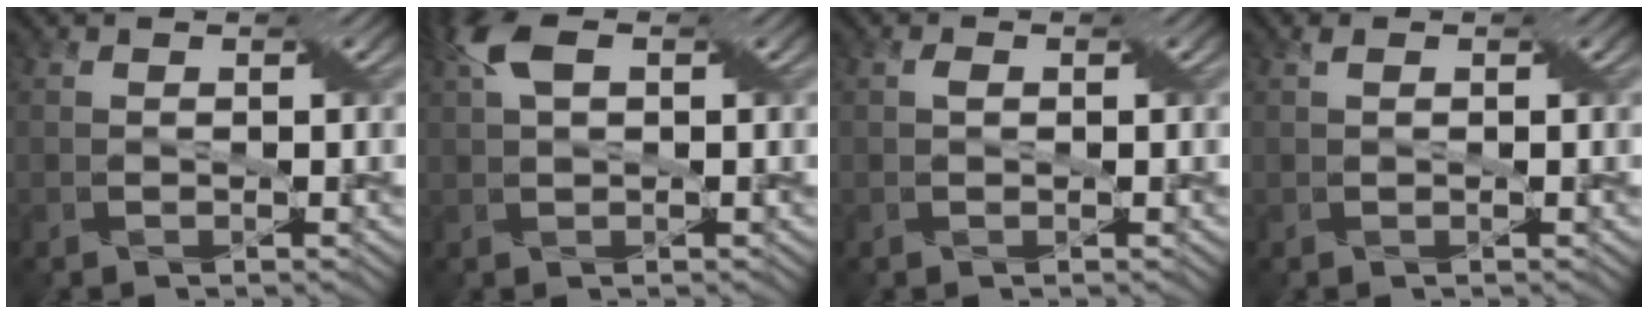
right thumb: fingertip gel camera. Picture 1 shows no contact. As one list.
[{"total": 5.1, "force": [1.8, 2.3, 4.2], "torque": [-0.094, 0.020, 0.030]}, {"total": 0.7, "force": [0.1, 0.4, 0.6], "torque": [-0.009, 0.003, 0.002]}, {"total": 0.9, "force": [0.3, 0.4, 0.7], "torque": [-0.014, 0.005, 0.006]}]